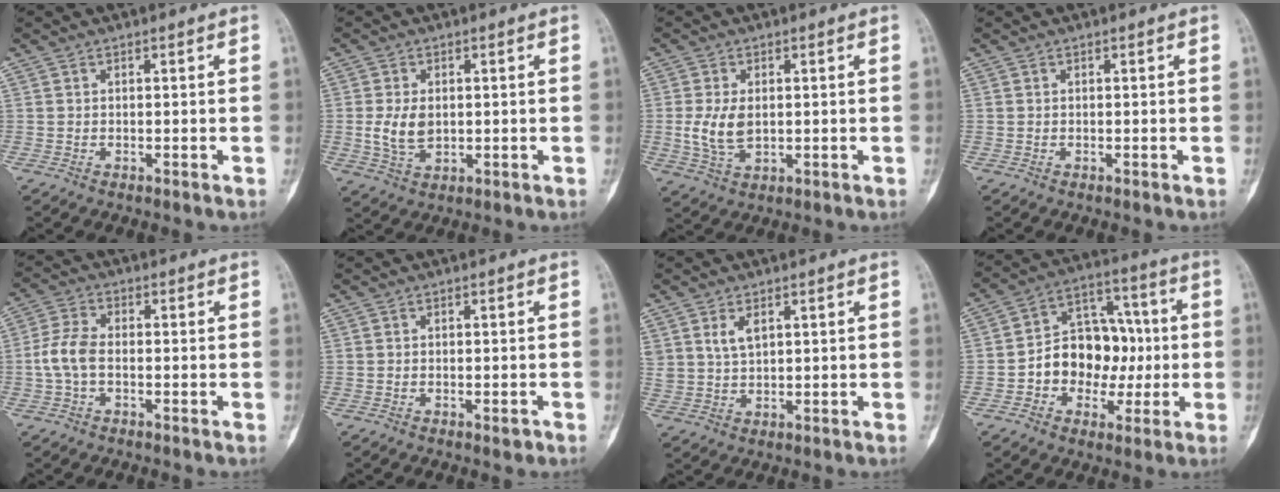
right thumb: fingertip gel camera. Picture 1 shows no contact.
{"total": 5.7, "force": [0.1, 3.6, 4.4], "torque": [-0.084, -0.005, 0.009]}
{"total": 6.3, "force": [0.1, 3.7, 5.1], "torque": [-0.107, -0.007, 0.009]}
{"total": 0.0}
{"total": 6.1, "force": [-0.9, 3.5, 4.8], "torque": [-0.112, 0.017, -0.025]}
{"total": 1.1, "force": [-0.6, 0.5, 0.8], "torque": [-0.011, -0.001, -0.008]}
{"total": 3.9, "force": [1.9, 2.1, 2.6], "torque": [-0.045, -0.010, 0.043]}
{"total": 14.4, "force": [-1.3, 11.0, 9.1], "torque": [-0.088, 0.044, -0.024]}